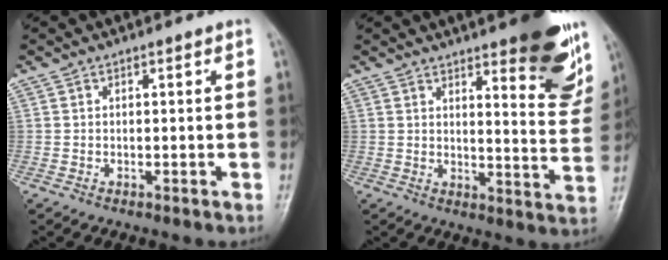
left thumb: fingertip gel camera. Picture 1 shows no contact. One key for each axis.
{"total": 15.8, "fx": 9.9, "fy": 4.3, "fz": 11.6, "tx": -0.108, "ty": -0.064, "tz": 0.127}